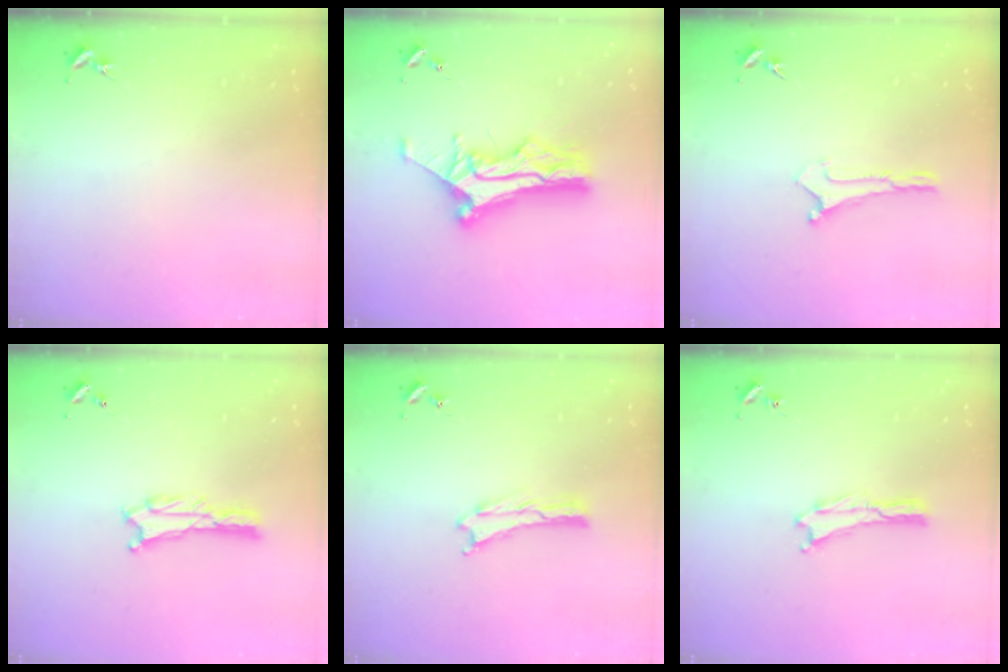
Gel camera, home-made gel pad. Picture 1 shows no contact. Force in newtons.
{"total": 11.5, "press": 11.5, "slide": 0.8}
{"total": 0.0}
{"total": 1.3, "press": 1.2, "slide": 0.1}
{"total": 0.0}
{"total": 0.0}